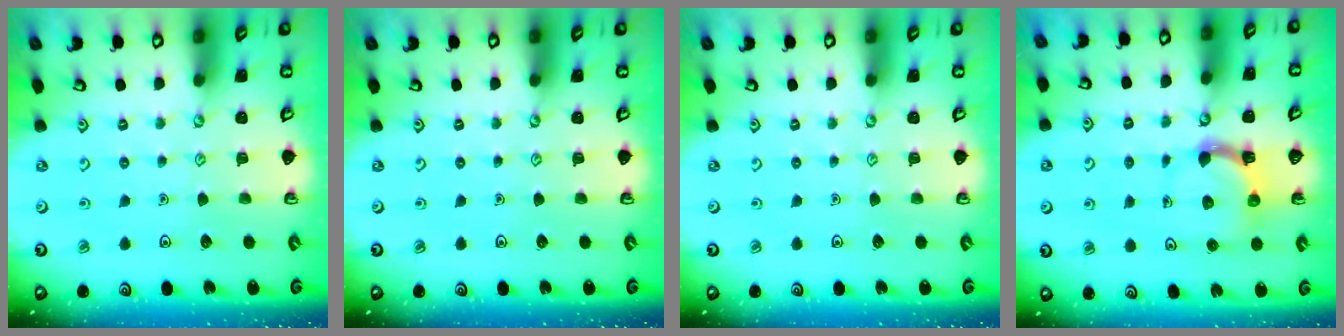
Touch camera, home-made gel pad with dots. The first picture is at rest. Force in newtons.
{"total": 0.0}
{"total": 0.0}
{"total": 5.7, "press": 5.6, "slide": 1.1}